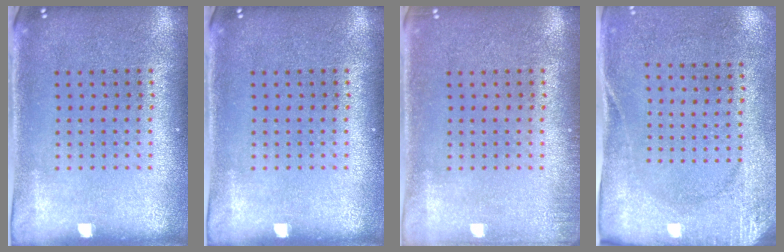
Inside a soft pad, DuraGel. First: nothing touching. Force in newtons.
{"total": 0.0}
{"total": 0.9, "press": 0.9, "slide": 0.2}
{"total": 2.7, "press": 2.1, "slide": 1.7}